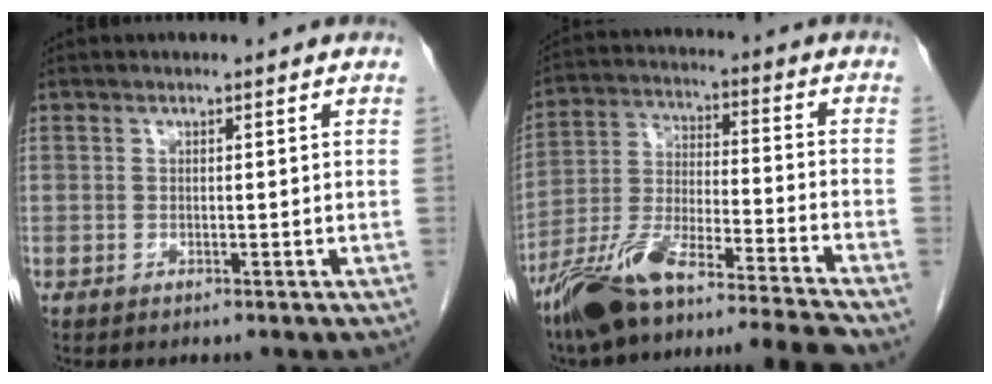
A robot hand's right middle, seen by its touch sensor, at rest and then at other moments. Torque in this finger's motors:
{"motor_torque": [1.08, -1.06, 0.21, 0.08]}